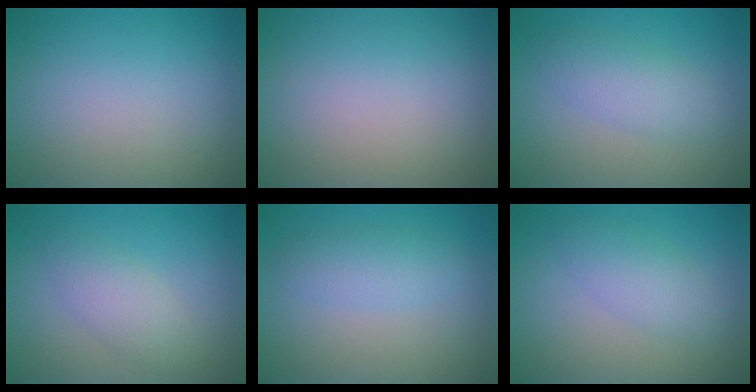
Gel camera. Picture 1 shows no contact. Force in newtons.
{"total": 0.0}
{"total": 3.2, "press": 3.2, "slide": 0.1}
{"total": 2.7, "press": 2.7, "slide": 0.2}
{"total": 2.4, "press": 2.4, "slide": 0.0}
{"total": 2.8, "press": 2.8, "slide": 0.1}